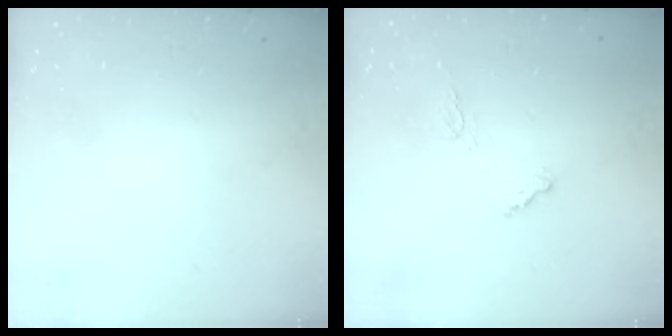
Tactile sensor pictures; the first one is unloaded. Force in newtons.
{"total": 10.3, "press": 10.3, "slide": 0.4}